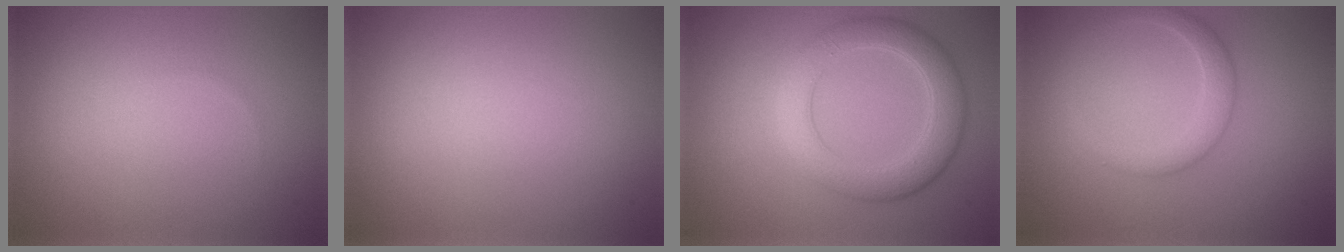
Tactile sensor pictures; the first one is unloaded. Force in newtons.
{"total": 0.0}
{"total": 4.7, "press": 4.7, "slide": 0.3}
{"total": 2.4, "press": 2.4, "slide": 0.2}